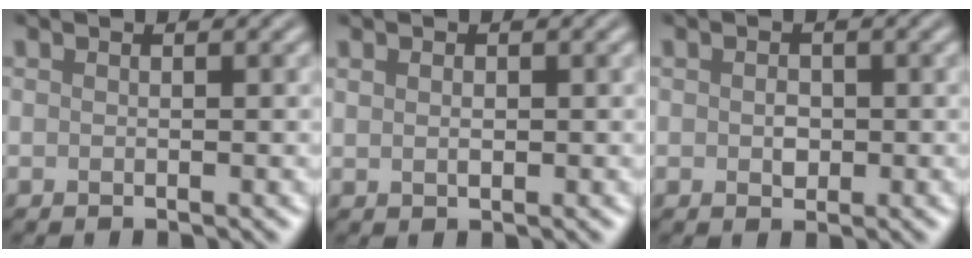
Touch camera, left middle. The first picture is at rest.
{"total": 0.8, "force": [0.2, 0.5, 0.5], "torque": [-0.012, 0.001, 0.007]}
{"total": 1.2, "force": [0.0, 0.9, 0.8], "torque": [-0.015, 0.002, -0.001]}